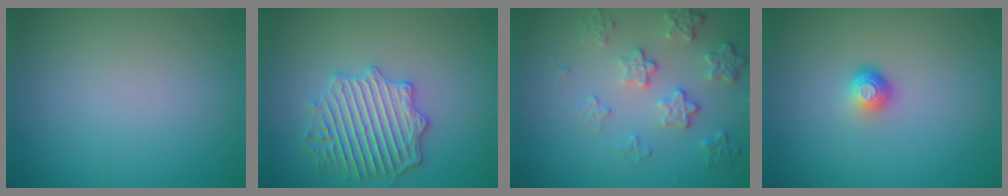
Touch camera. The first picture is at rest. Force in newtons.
{"total": 4.6, "press": 4.4, "slide": 1.3}
{"total": 4.2, "press": 3.2, "slide": 2.7}
{"total": 1.9, "press": 1.3, "slide": 1.4}